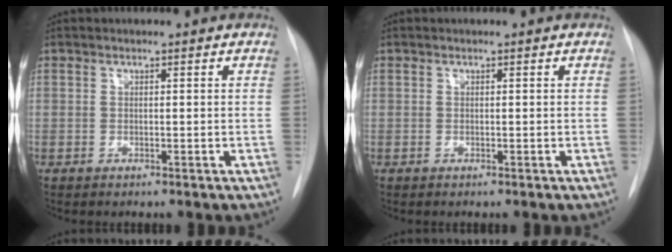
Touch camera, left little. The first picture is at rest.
{"total": 0.0}